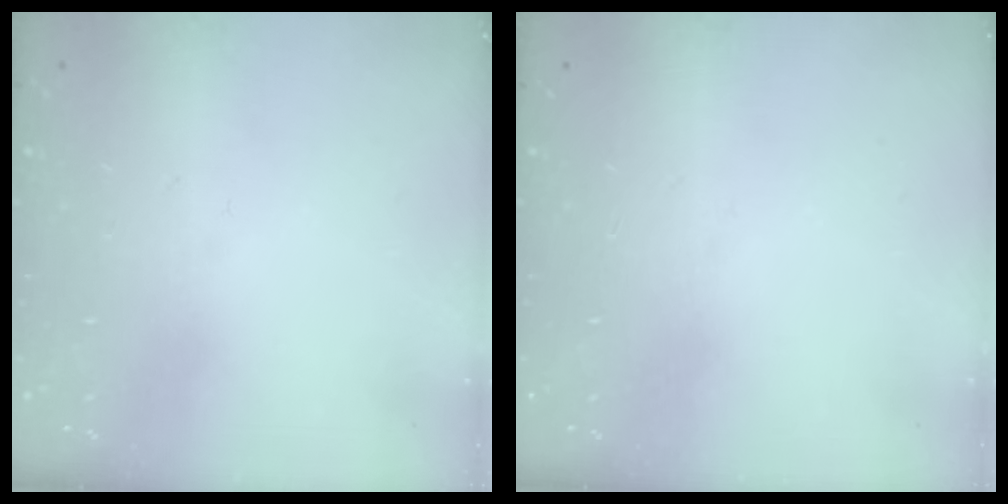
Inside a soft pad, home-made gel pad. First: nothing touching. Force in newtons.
{"total": 0.0}